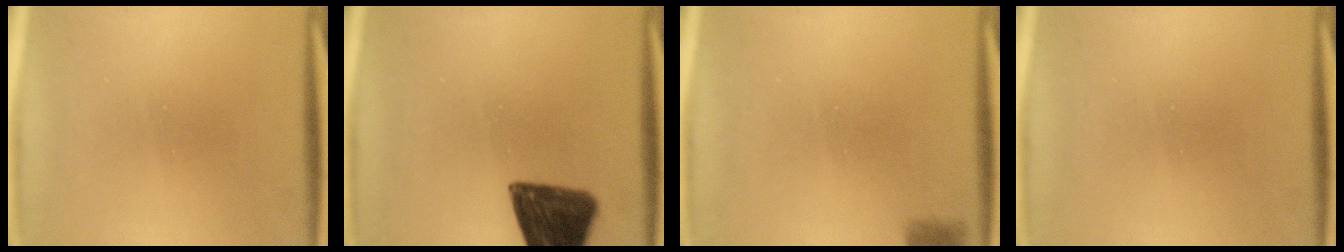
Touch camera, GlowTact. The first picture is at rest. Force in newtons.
{"total": 12.7}
{"total": 2.9}
{"total": 0.0}